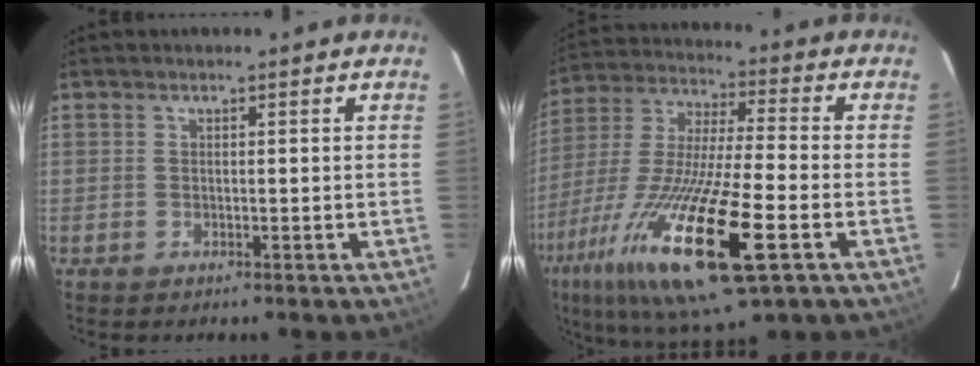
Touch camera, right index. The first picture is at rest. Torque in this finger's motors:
{"motor_torque": [2.14, 0.00, 1.05, 0.21]}